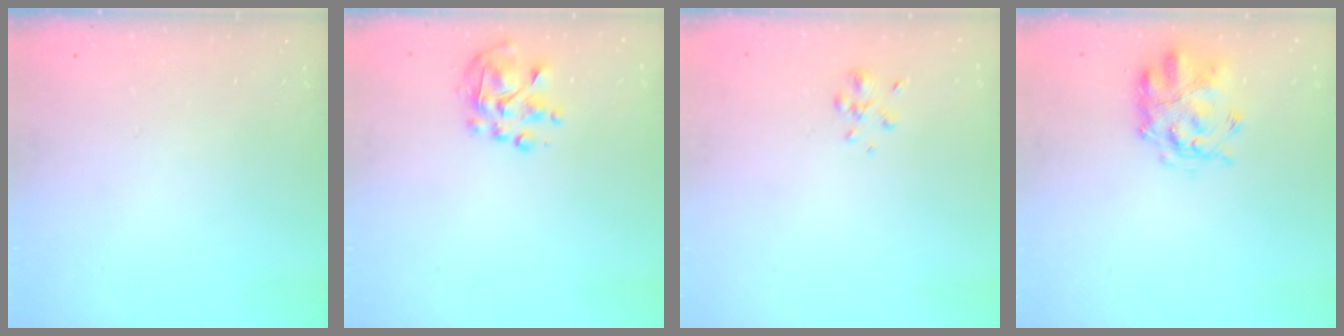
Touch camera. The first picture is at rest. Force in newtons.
{"total": 5.9, "press": 5.8, "slide": 1.2}
{"total": 2.6, "press": 2.5, "slide": 0.9}
{"total": 3.6, "press": 3.4, "slide": 1.1}